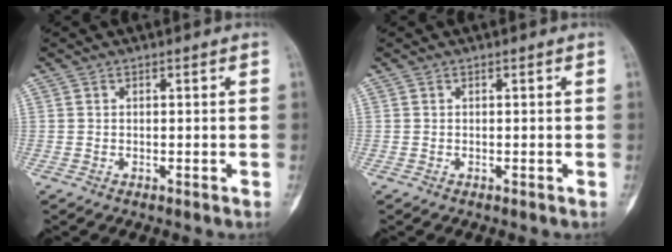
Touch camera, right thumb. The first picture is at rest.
{"total": 0.0}